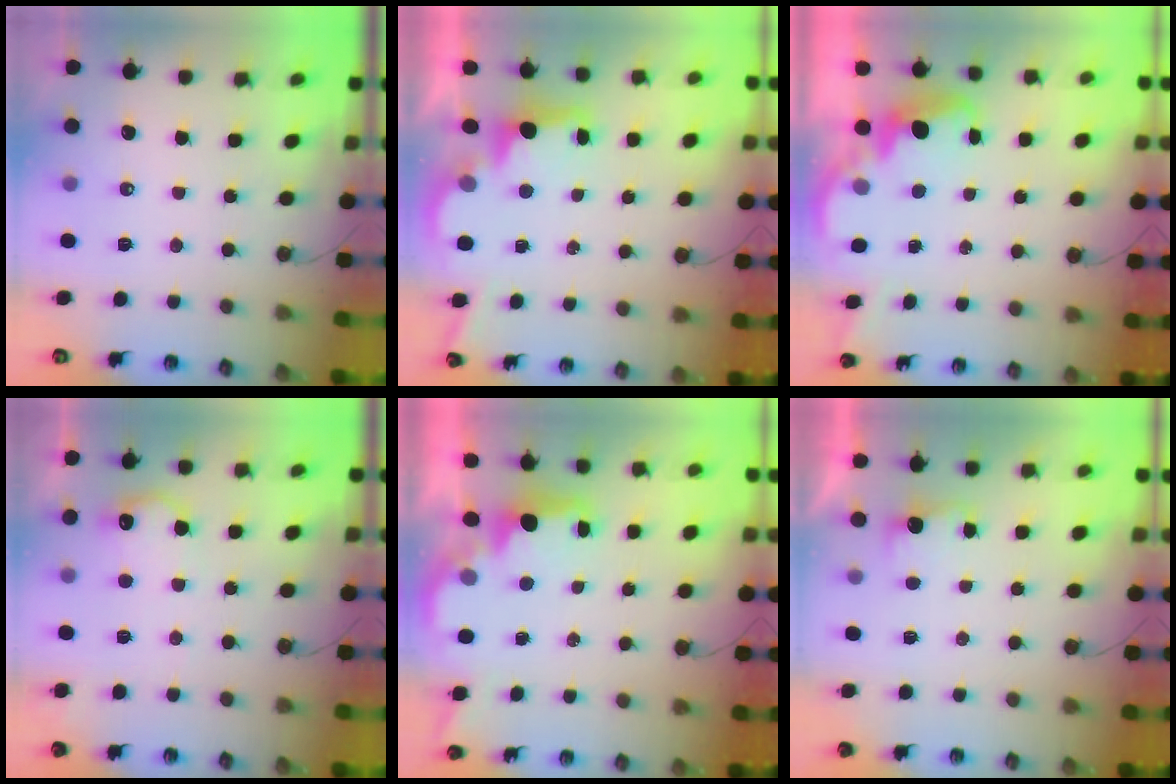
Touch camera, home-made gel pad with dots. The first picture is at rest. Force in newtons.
{"total": 2.5, "press": 2.4, "slide": 0.8}
{"total": 2.7, "press": 2.6, "slide": 0.5}
{"total": 10.1, "press": 10.1, "slide": 0.4}
{"total": 2.2, "press": 2.1, "slide": 0.8}
{"total": 2.6, "press": 2.4, "slide": 1.0}